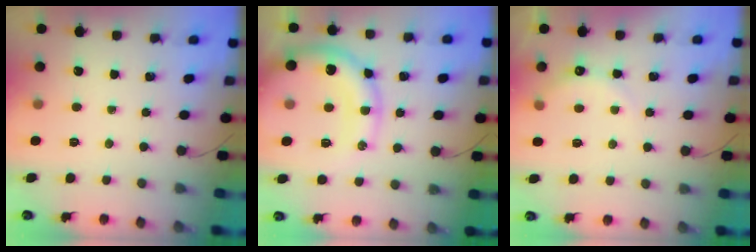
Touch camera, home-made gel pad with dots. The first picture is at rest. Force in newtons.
{"total": 17.0, "press": 16.9, "slide": 2.2}
{"total": 6.7, "press": 6.6, "slide": 1.0}